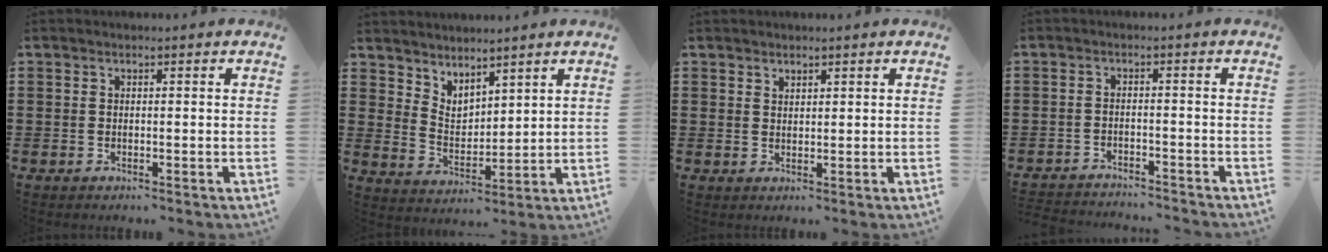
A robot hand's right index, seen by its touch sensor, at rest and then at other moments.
{"total": 4.0, "force": [3.8, 1.2, -0.2], "torque": [-0.012, -0.014, 0.073]}
{"total": 1.5, "force": [1.4, 0.6, -0.1], "torque": [0.000, 0.001, 0.028]}
{"total": 2.5, "force": [-2.5, 0.0, 0.0], "torque": [-0.005, 0.000, -0.053]}